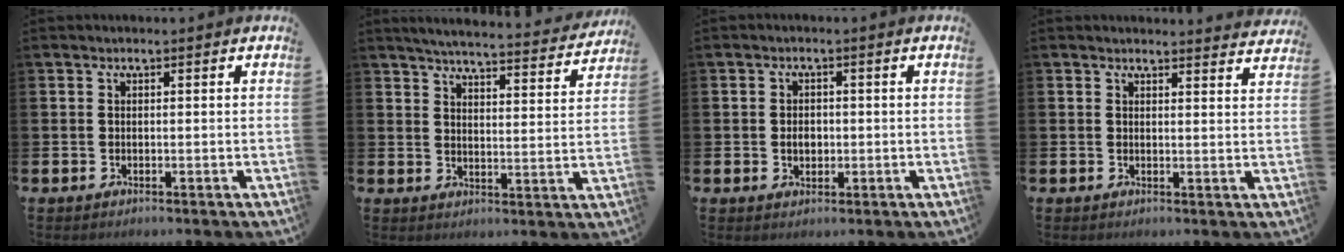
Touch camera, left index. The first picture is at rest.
{"total": 5.3, "force": [5.1, 0.3, 1.4], "torque": [-0.033, -0.043, 0.083]}
{"total": 2.3, "force": [-0.2, 1.7, 1.6], "torque": [-0.012, -0.001, -0.010]}
{"total": 2.3, "force": [2.3, 0.1, -0.1], "torque": [0.008, -0.016, 0.039]}